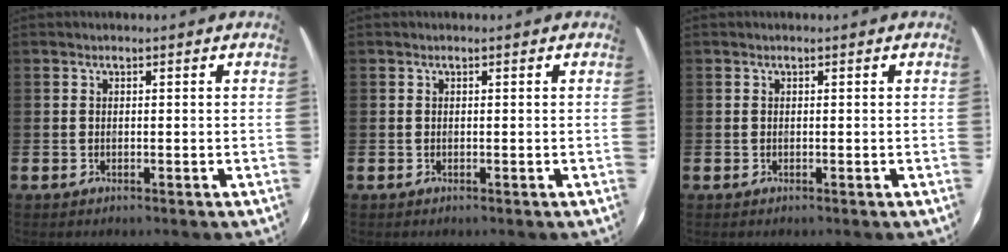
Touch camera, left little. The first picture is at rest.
{"total": 0.0}
{"total": 0.0}